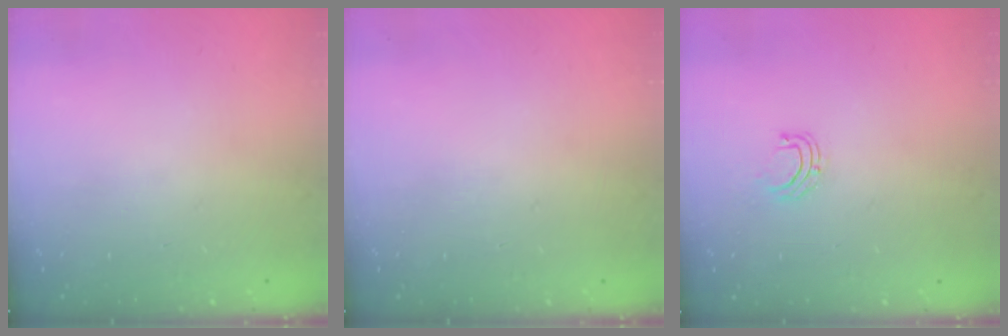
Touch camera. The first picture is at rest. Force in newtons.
{"total": 0.0}
{"total": 4.1, "press": 4.1, "slide": 0.3}